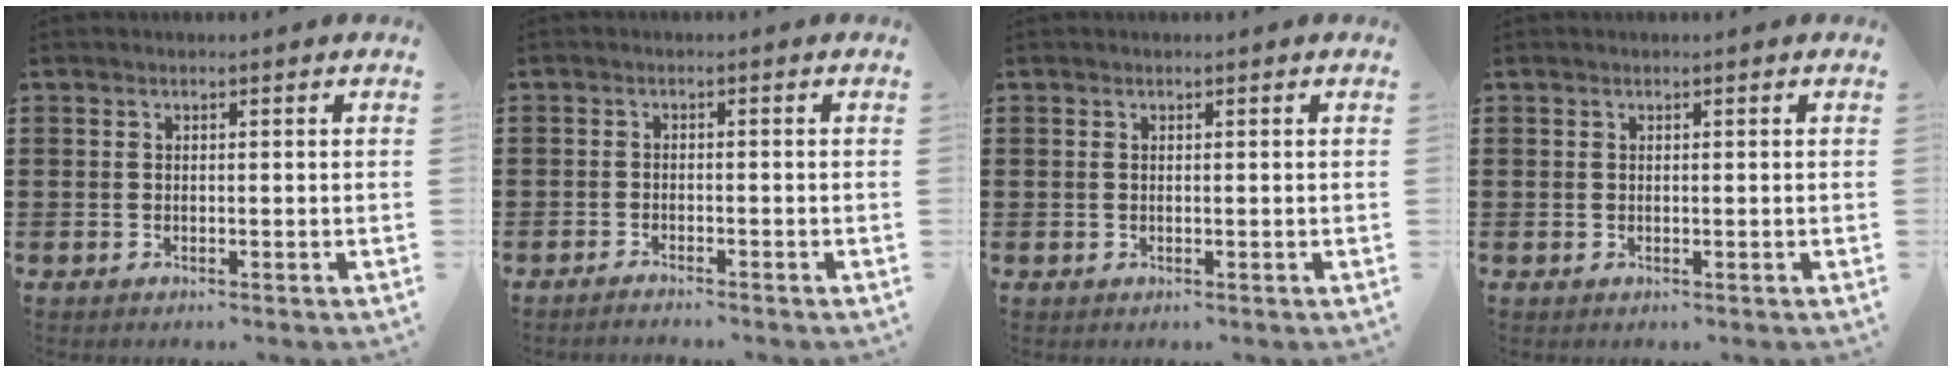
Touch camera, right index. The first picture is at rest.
{"total": 1.4, "force": [-1.4, 0.0, 0.0], "torque": [-0.003, 0.003, -0.029]}
{"total": 0.0}
{"total": 0.0}